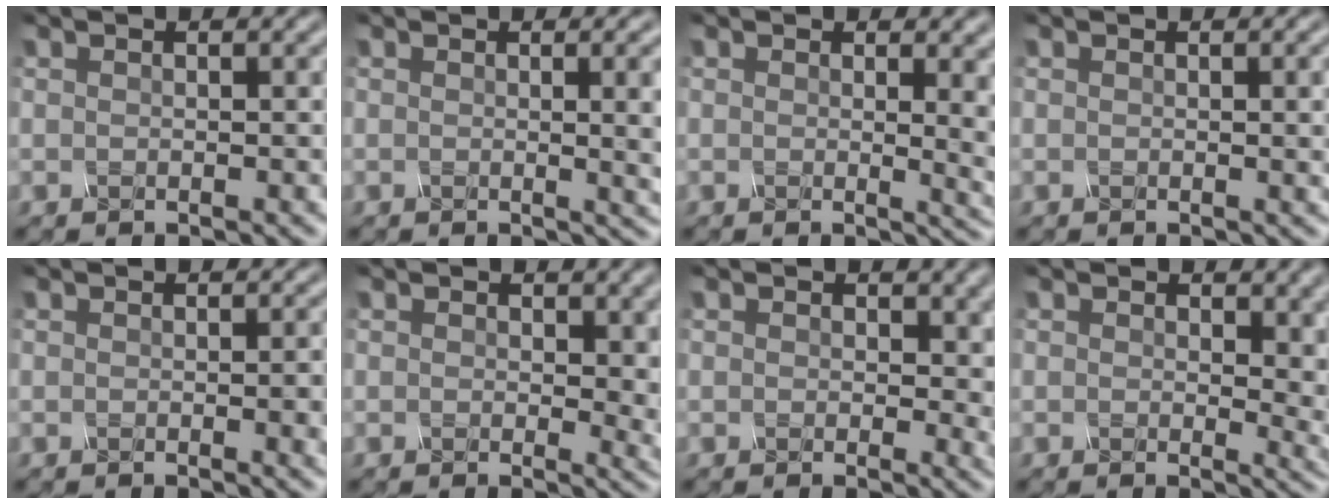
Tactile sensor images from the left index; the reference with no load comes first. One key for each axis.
{"total": 5.5, "fx": 0.5, "fy": 2.1, "fz": 5.0, "tx": -0.033, "ty": 0.004, "tz": 0.007}
{"total": 5.8, "fx": 0.8, "fy": 2.7, "fz": 5.1, "tx": -0.021, "ty": -0.001, "tz": 0.010}
{"total": 2.2, "fx": 0.2, "fy": 0.6, "fz": 2.1, "tx": -0.020, "ty": 0.001, "tz": -0.001}
{"total": 1.6, "fx": -0.1, "fy": 0.3, "fz": 1.6, "tx": -0.020, "ty": -0.003, "tz": -0.001}
{"total": 4.0, "fx": 0.8, "fy": 2.4, "fz": 3.1, "tx": -0.031, "ty": -0.007, "tz": 0.009}
{"total": 3.8, "fx": 0.7, "fy": 2.5, "fz": 2.7, "tx": -0.021, "ty": -0.007, "tz": 0.006}
{"total": 5.1, "fx": 1.0, "fy": 2.9, "fz": 4.0, "tx": -0.037, "ty": -0.008, "tz": 0.010}